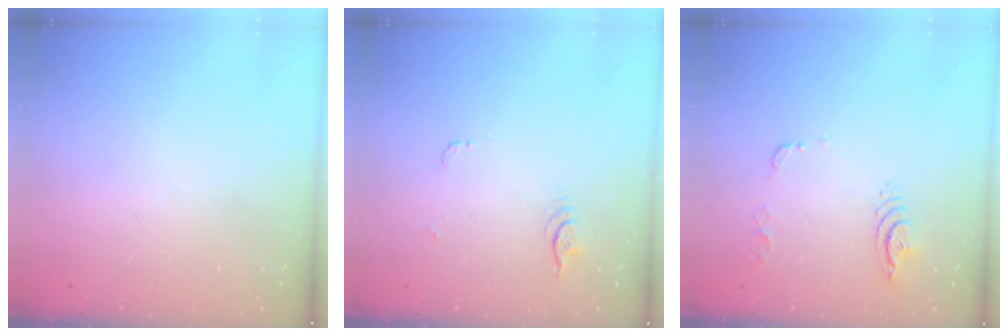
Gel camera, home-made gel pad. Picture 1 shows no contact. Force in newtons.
{"total": 3.9, "press": 3.5, "slide": 1.7}
{"total": 9.4, "press": 9.4, "slide": 1.1}